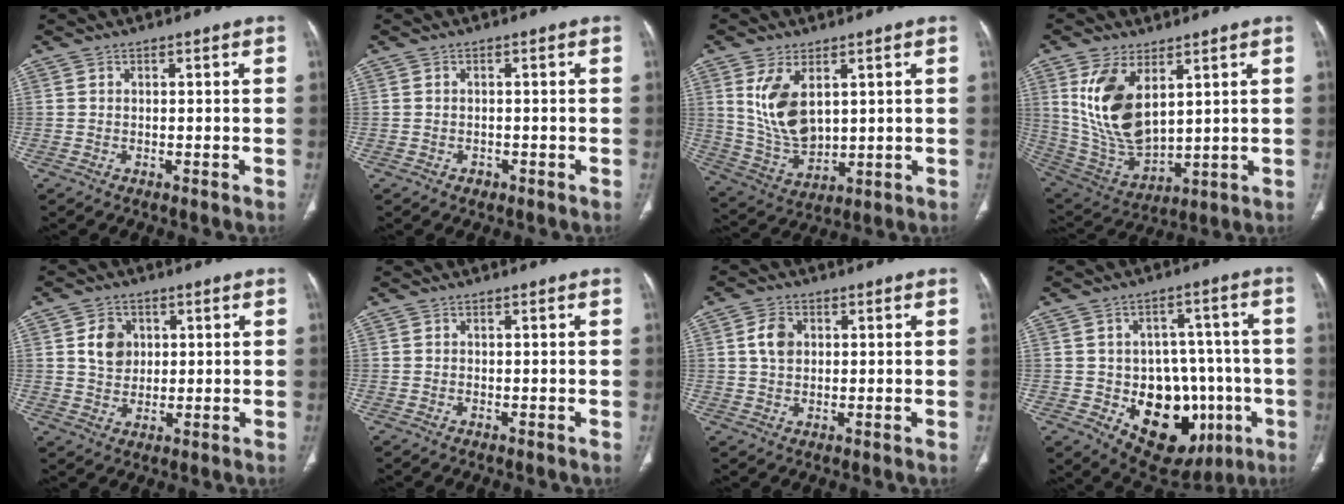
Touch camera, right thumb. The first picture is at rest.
{"total": 1.0, "force": [-0.6, 0.8, 0.2], "torque": [-0.001, 0.002, -0.009]}
{"total": 11.4, "force": [3.6, 6.5, 8.7], "torque": [-0.156, -0.020, 0.089]}
{"total": 15.5, "force": [5.4, 8.1, 12.1], "torque": [-0.226, -0.026, 0.128]}
{"total": 5.7, "force": [1.5, 4.7, 2.9], "torque": [-0.029, -0.007, 0.027]}
{"total": 0.0}
{"total": 4.3, "force": [1.0, 3.2, 2.8], "torque": [-0.049, 0.001, 0.016]}
{"total": 18.9, "force": [-5.4, 12.9, 12.8], "torque": [-0.124, 0.025, -0.056]}